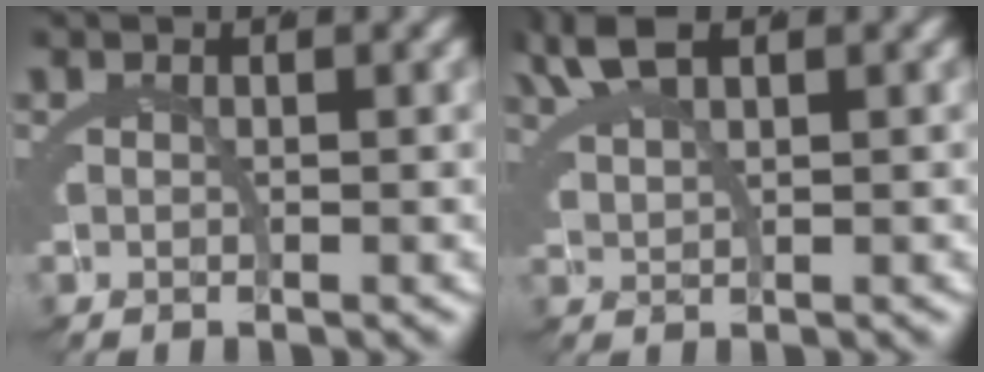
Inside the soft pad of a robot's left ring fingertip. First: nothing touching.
{"total": 2.6, "force": [2.3, -0.5, 1.3], "torque": [-0.032, 0.006, 0.049]}